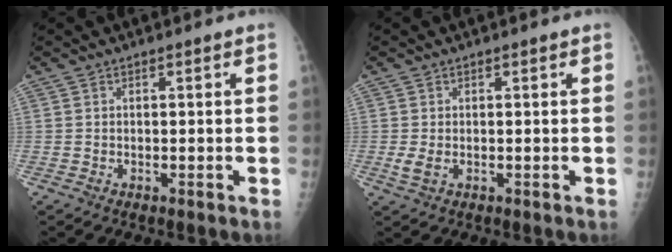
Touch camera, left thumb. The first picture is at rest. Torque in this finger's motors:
{"motor_torque": [-0.34, 0.31, 0.45, 0.04, 0.10]}